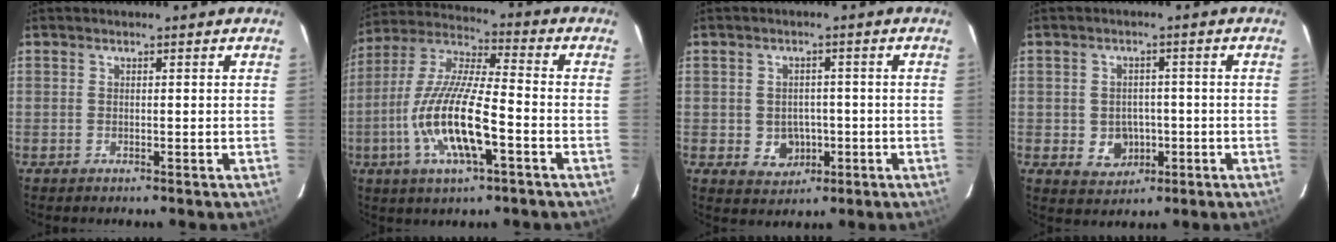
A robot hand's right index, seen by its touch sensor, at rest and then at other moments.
{"total": 15.8, "force": [-5.2, 3.7, 14.5], "torque": [-0.298, -0.009, -0.105]}
{"total": 5.1, "force": [-1.1, 4.6, 1.8], "torque": [-0.044, 0.010, 0.001]}
{"total": 5.5, "force": [-1.3, 5.0, 2.0], "torque": [-0.048, 0.011, -0.001]}